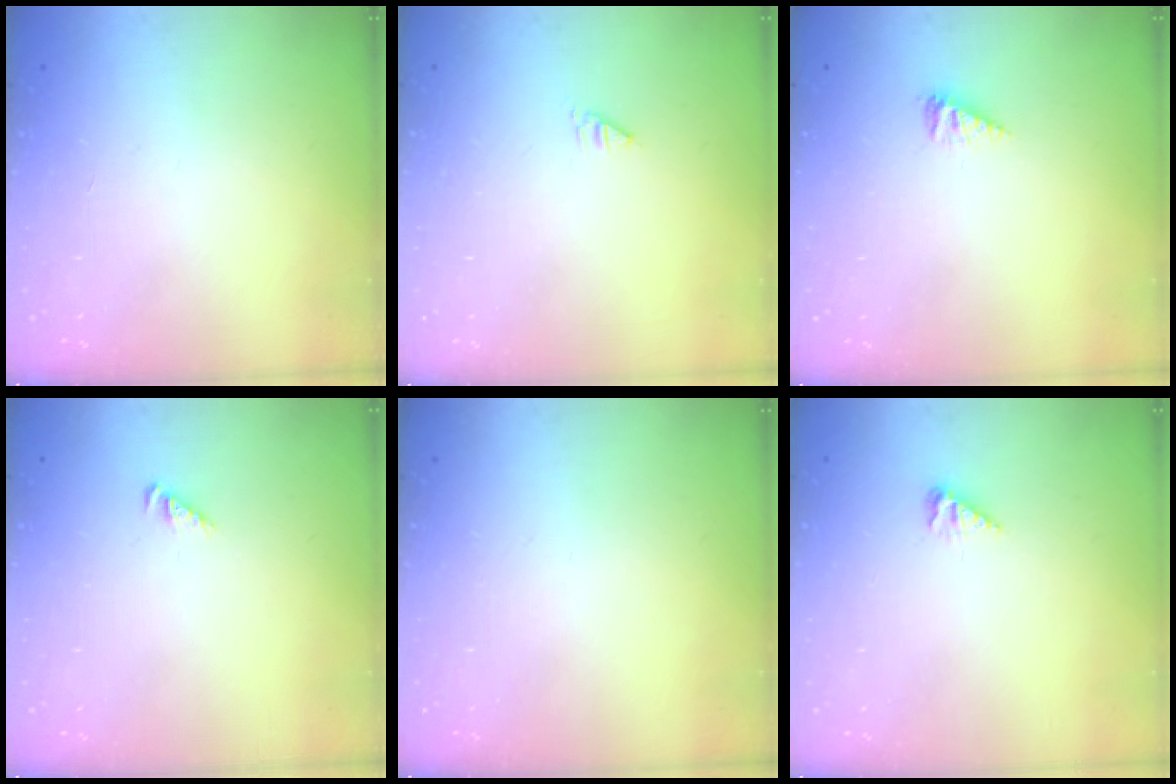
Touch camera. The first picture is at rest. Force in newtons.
{"total": 0.0}
{"total": 2.5, "press": 2.5, "slide": 0.3}
{"total": 2.3, "press": 2.2, "slide": 0.4}
{"total": 0.0}
{"total": 3.3, "press": 3.3, "slide": 0.5}